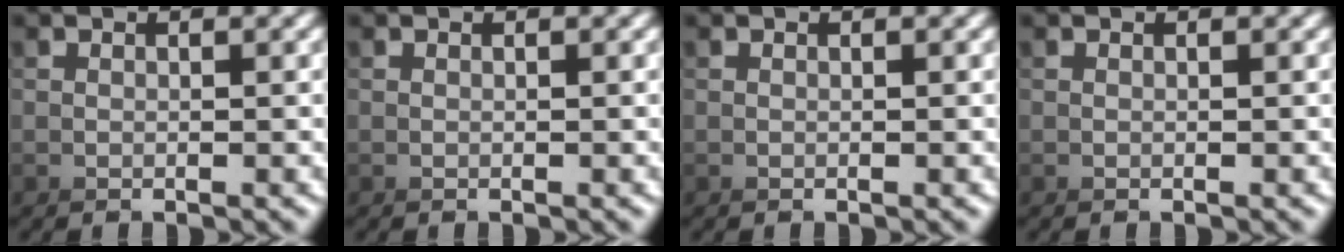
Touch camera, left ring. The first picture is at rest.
{"total": 0.0}
{"total": 0.0}
{"total": 0.0}